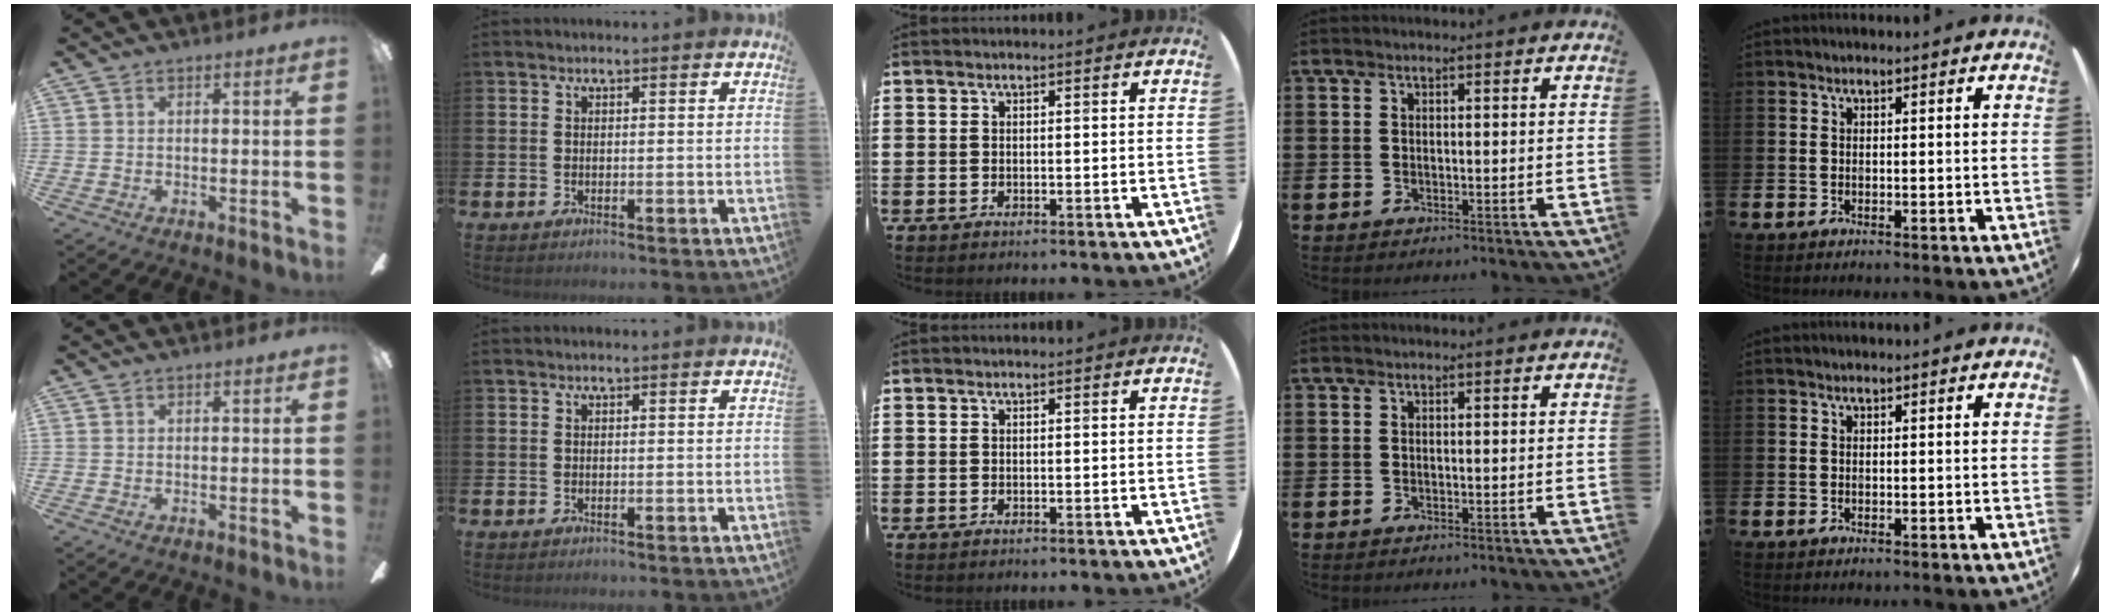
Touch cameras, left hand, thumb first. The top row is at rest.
{}